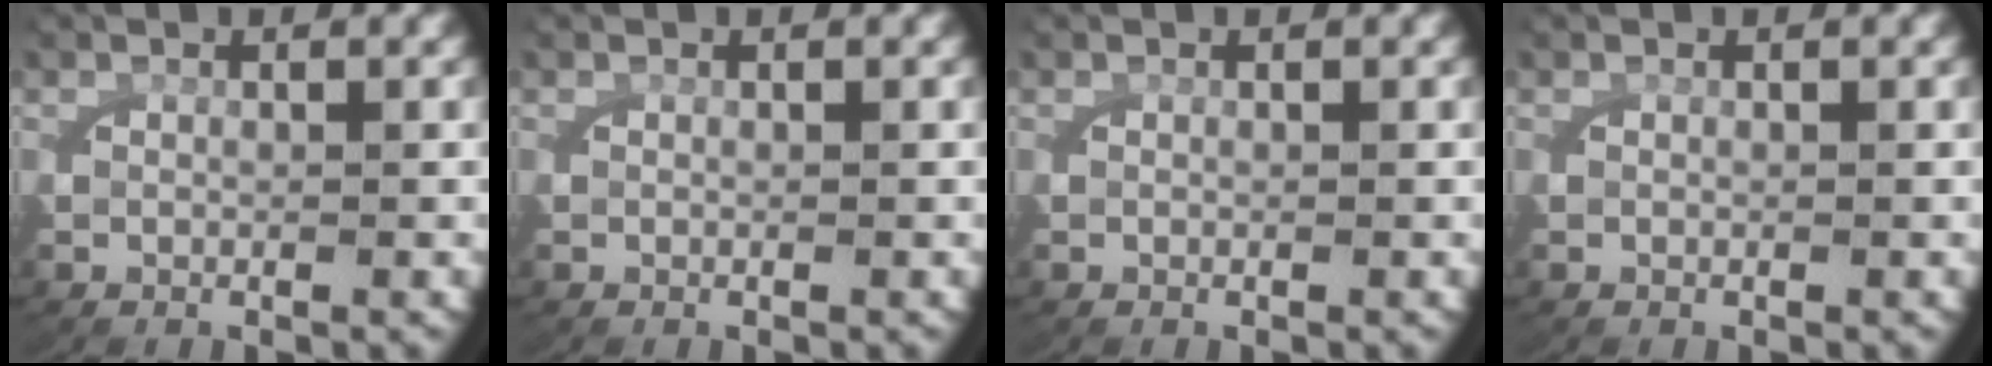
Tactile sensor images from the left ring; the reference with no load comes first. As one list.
[{"total": 0.0}, {"total": 0.0}, {"total": 0.0}]